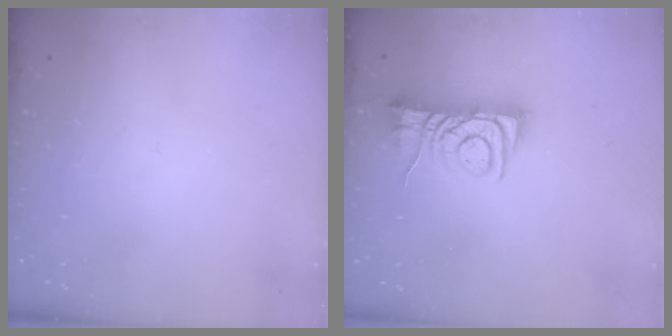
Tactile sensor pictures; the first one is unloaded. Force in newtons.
{"total": 7.6, "press": 7.5, "slide": 1.0}